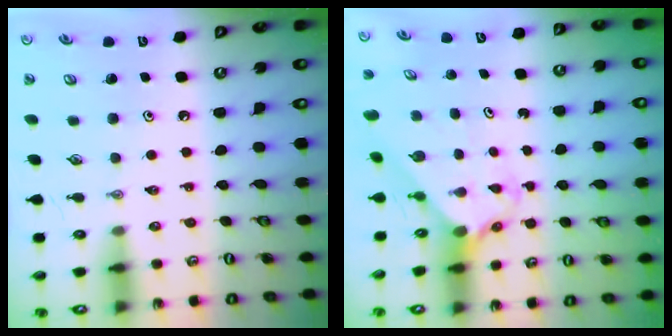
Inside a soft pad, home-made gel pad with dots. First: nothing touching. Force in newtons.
{"total": 2.4, "press": 2.4, "slide": 0.2}